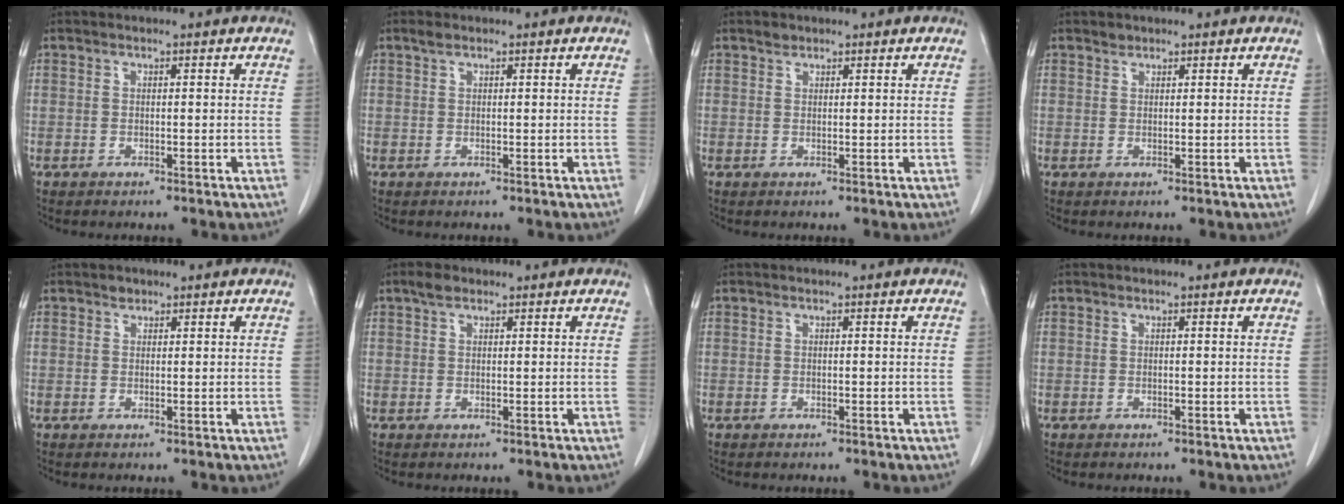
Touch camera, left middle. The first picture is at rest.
{"total": 0.8, "force": [0.6, 0.3, 0.4], "torque": [-0.014, 0.007, 0.013]}
{"total": 1.0, "force": [0.8, 0.5, 0.2], "torque": [-0.004, 0.002, 0.013]}
{"total": 0.8, "force": [0.7, 0.4, 0.0], "torque": [-0.001, 0.000, 0.010]}
{"total": 0.9, "force": [0.7, 0.5, 0.2], "torque": [-0.004, 0.002, 0.010]}
{"total": 1.8, "force": [1.2, 0.9, 0.9], "torque": [-0.022, 0.009, 0.022]}
{"total": 0.0}
{"total": 0.0}